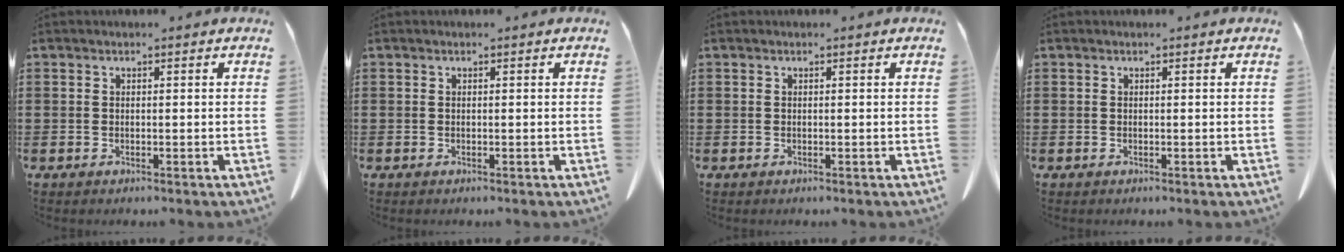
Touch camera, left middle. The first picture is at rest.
{"total": 0.0}
{"total": 0.0}
{"total": 0.0}